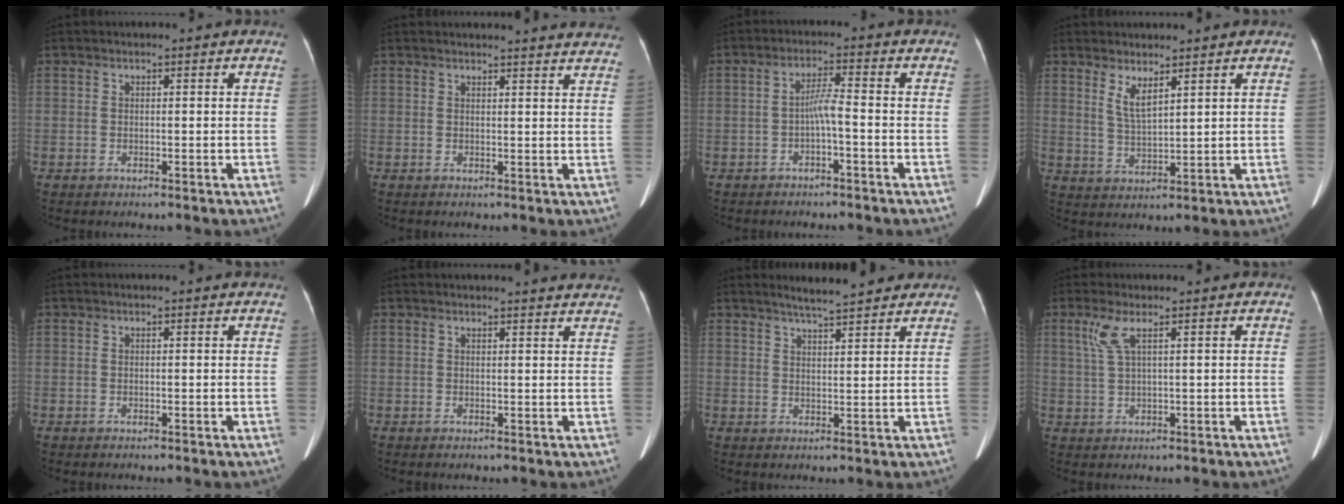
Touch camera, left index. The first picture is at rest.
{"total": 15.5, "force": [15.1, 1.3, 3.4], "torque": [-0.029, -0.023, 0.158]}
{"total": 3.1, "force": [-1.1, 0.1, 2.9], "torque": [-0.053, 0.007, -0.020]}
{"total": 3.6, "force": [2.5, 0.6, 2.6], "torque": [-0.056, -0.011, 0.056]}
{"total": 0.0}
{"total": 8.5, "force": [8.3, 0.4, 1.8], "torque": [-0.010, 0.000, 0.072]}
{"total": 7.4, "force": [6.6, 0.8, 3.3], "torque": [-0.053, 0.016, 0.093]}
{"total": 3.2, "force": [1.5, 0.1, 2.8], "torque": [-0.075, 0.009, 0.040]}